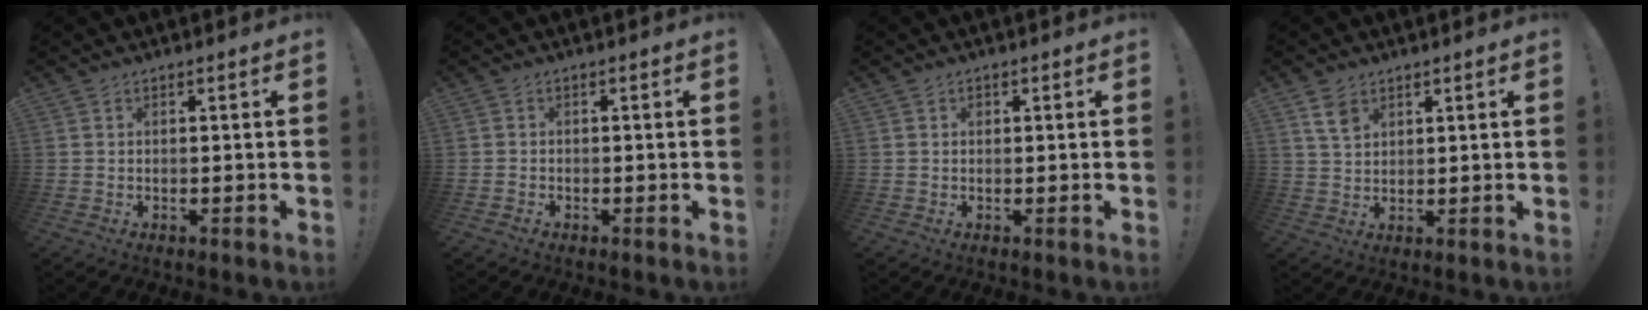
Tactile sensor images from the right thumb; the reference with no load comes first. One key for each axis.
{"total": 1.0, "fx": -0.8, "fy": 0.5, "fz": 0.1, "tx": 0.002, "ty": 0.002, "tz": -0.014}
{"total": 0.6, "fx": 0.1, "fy": 0.6, "fz": 0.1, "tx": 0.000, "ty": 0.002, "tz": 0.000}
{"total": 5.6, "fx": 3.2, "fy": 3.5, "fz": 2.9, "tx": -0.040, "ty": -0.013, "tz": 0.061}